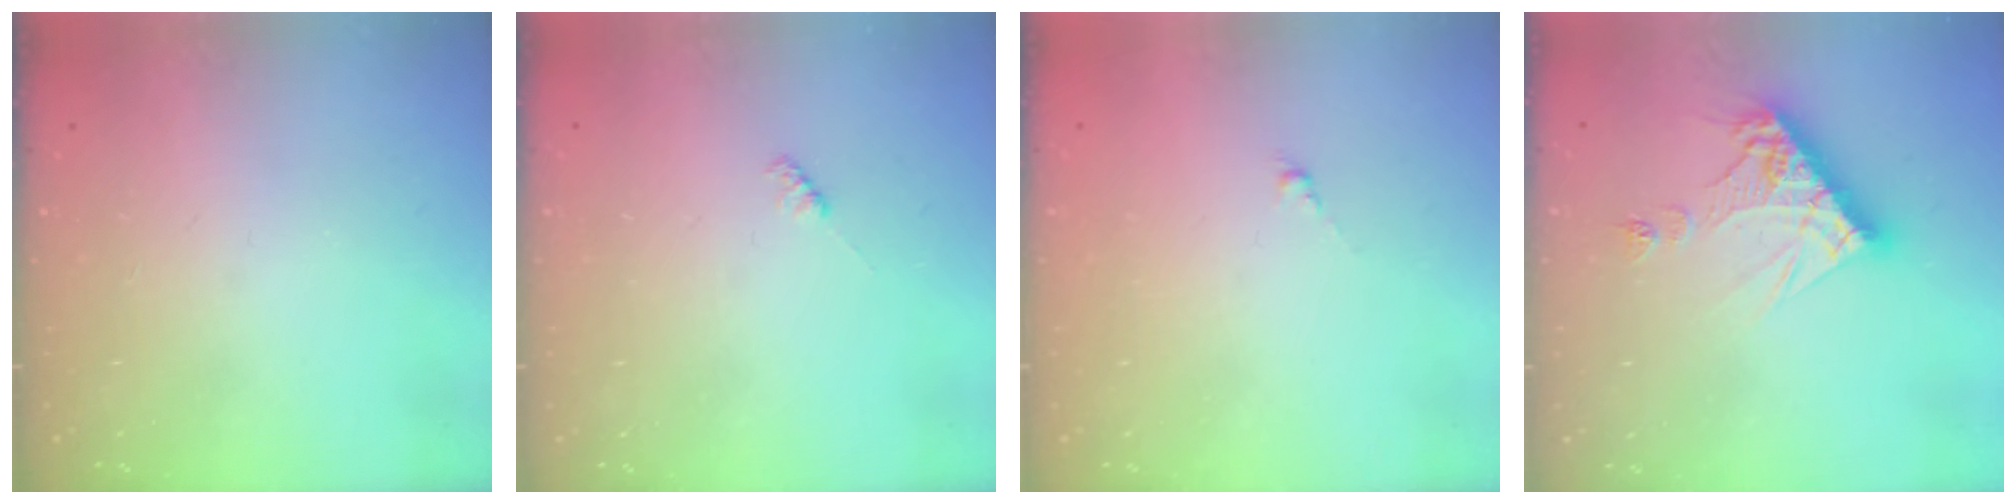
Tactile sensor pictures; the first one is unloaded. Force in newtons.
{"total": 2.3, "press": 2.2, "slide": 0.5}
{"total": 0.0}
{"total": 11.0, "press": 11.0, "slide": 0.9}